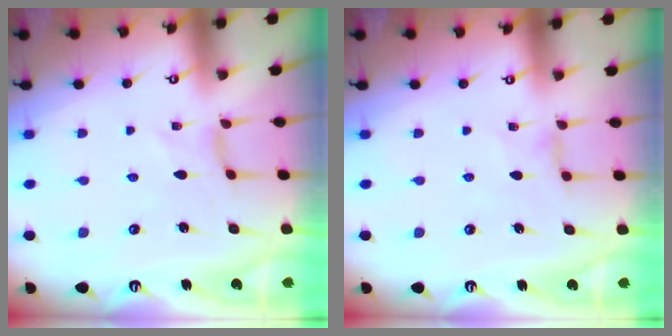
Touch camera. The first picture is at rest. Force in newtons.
{"total": 1.8, "press": 1.7, "slide": 0.4}